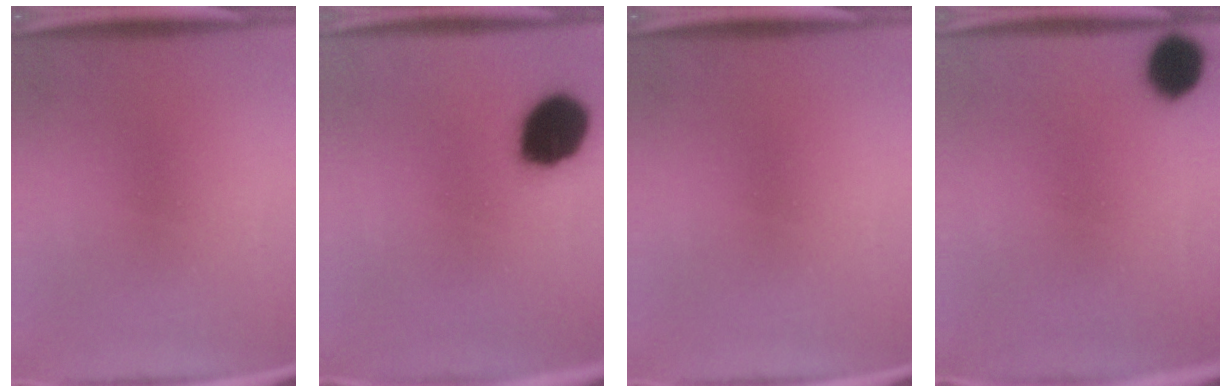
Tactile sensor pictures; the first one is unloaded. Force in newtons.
{"total": 15.5}
{"total": 0.0}
{"total": 7.4}